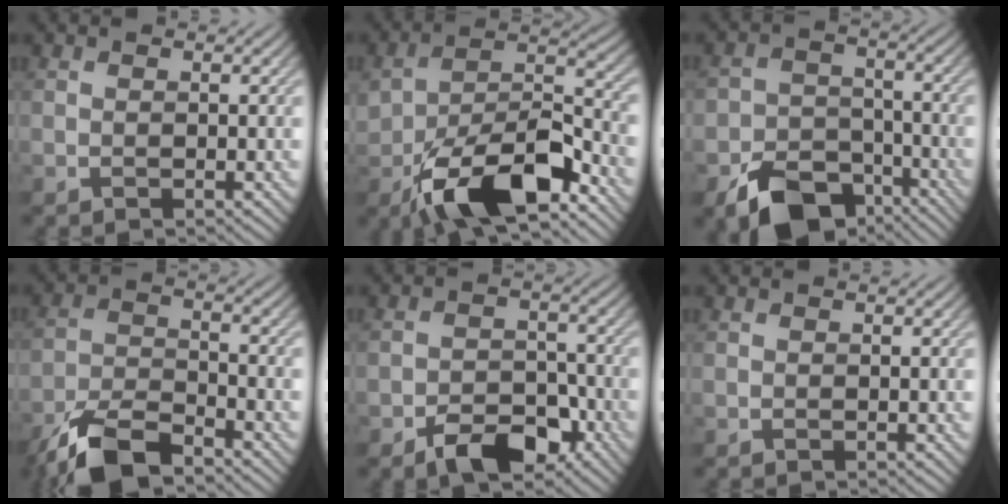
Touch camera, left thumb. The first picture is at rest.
{"total": 13.5, "force": [-7.7, 6.4, 9.1], "torque": [-0.171, -0.025, -0.140]}
{"total": 9.9, "force": [-6.5, 6.0, 4.4], "torque": [-0.085, -0.024, -0.115]}
{"total": 9.0, "force": [-7.0, 2.7, 5.0], "torque": [-0.098, -0.008, -0.143]}
{"total": 6.3, "force": [-4.0, 3.4, 3.4], "torque": [-0.051, 0.002, -0.076]}
{"total": 0.0}